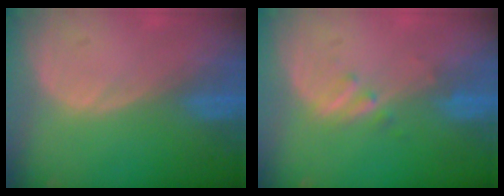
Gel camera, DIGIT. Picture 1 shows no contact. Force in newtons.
{"total": 1.9, "press": 1.9, "slide": 0.3}